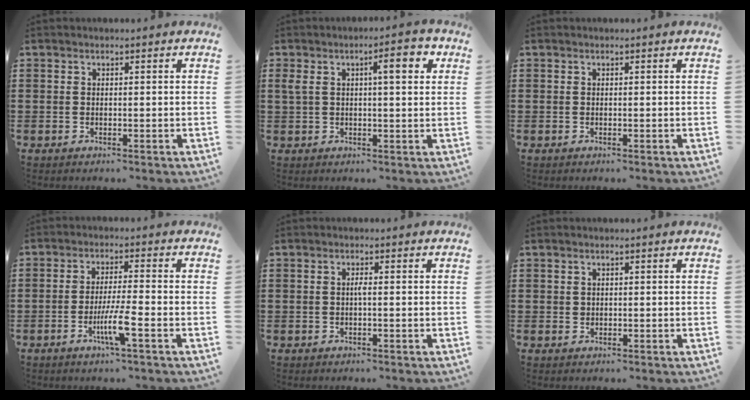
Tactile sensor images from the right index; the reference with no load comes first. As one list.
[{"total": 6.2, "force": [2.1, 2.1, 5.5], "torque": [-0.097, 0.005, 0.029]}, {"total": 0.0}, {"total": 5.8, "force": [-2.3, 0.0, 5.3], "torque": [-0.107, -0.019, -0.046]}, {"total": 0.6, "force": [-0.1, -0.1, 0.6], "torque": [-0.011, -0.003, -0.002]}, {"total": 0.6, "force": [0.2, 0.6, 0.2], "torque": [-0.005, 0.003, 0.004]}]